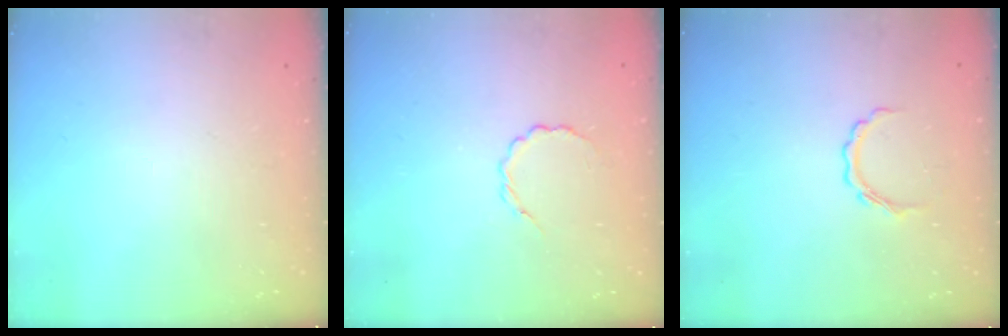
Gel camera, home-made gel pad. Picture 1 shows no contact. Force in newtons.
{"total": 3.0, "press": 2.8, "slide": 1.0}
{"total": 4.3, "press": 4.3, "slide": 0.6}